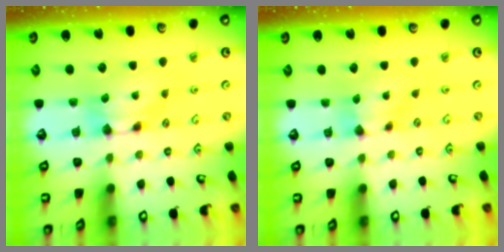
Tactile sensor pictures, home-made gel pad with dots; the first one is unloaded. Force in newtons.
{"total": 0.6, "press": 0.2, "slide": 0.5}